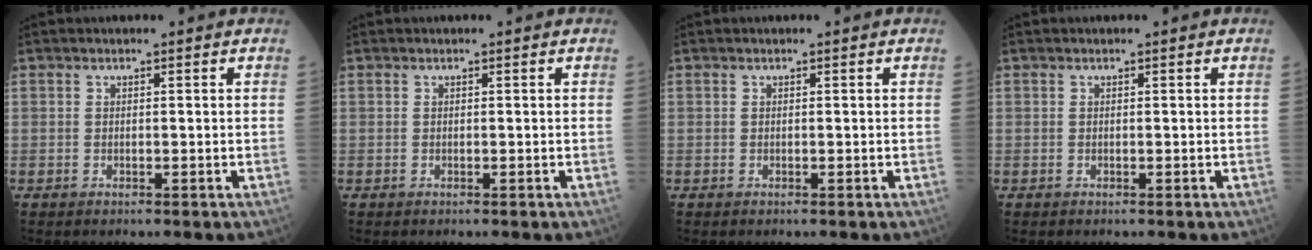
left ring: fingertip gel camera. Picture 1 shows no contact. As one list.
[{"total": 0.0}, {"total": 0.0}, {"total": 0.0}]